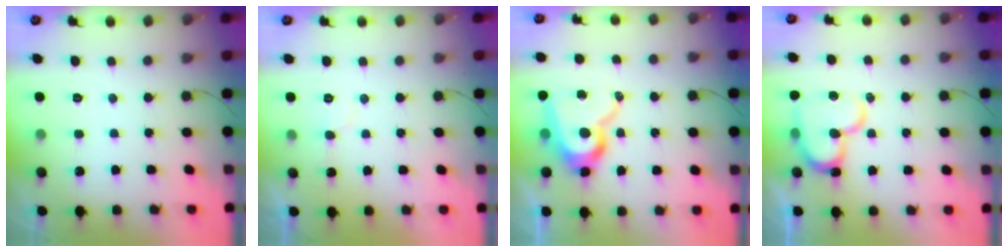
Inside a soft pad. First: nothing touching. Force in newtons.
{"total": 5.6, "press": 5.5, "slide": 0.4}
{"total": 14.6, "press": 14.5, "slide": 1.7}
{"total": 15.6, "press": 15.5, "slide": 1.4}